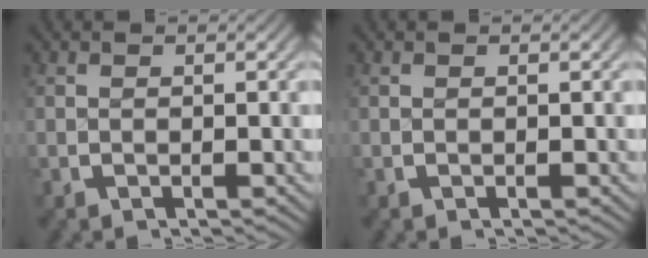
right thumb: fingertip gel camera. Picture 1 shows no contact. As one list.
[{"total": 0.0}]